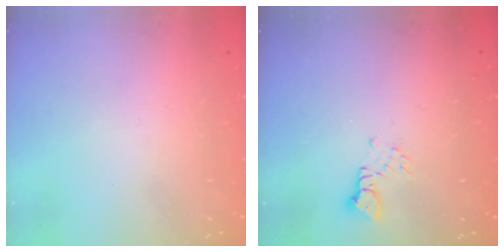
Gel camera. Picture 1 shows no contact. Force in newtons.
{"total": 2.4, "press": 2.4, "slide": 0.1}